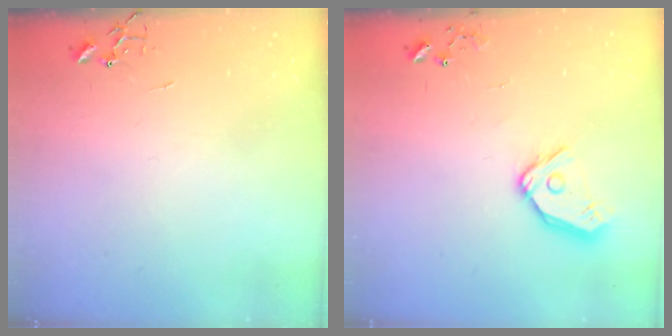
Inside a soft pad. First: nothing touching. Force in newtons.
{"total": 12.2, "press": 12.1, "slide": 1.5}